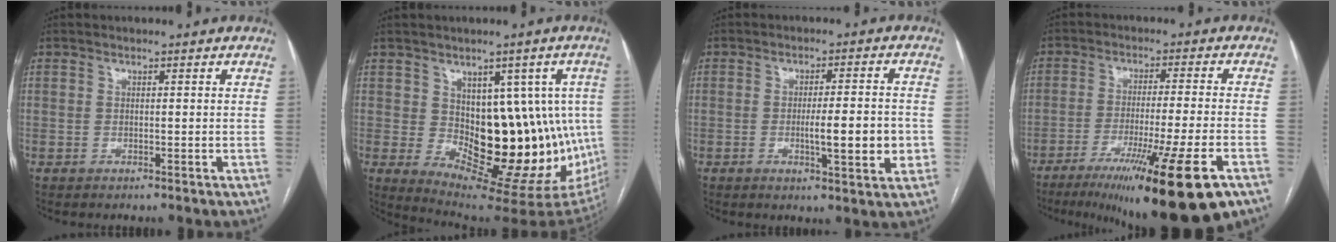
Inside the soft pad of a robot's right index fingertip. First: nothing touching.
{"total": 17.3, "force": [-0.4, 8.4, 15.1], "torque": [-0.172, 0.013, 0.024]}
{"total": 7.8, "force": [-1.5, 1.2, 7.6], "torque": [-0.115, -0.002, -0.018]}
{"total": 19.2, "force": [-11.9, -0.3, 15.0], "torque": [-0.187, -0.048, -0.186]}